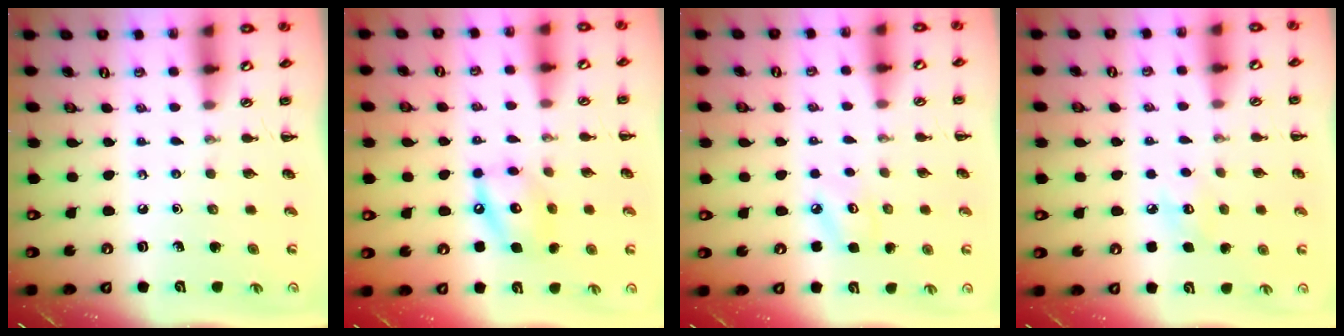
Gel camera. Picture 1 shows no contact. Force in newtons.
{"total": 11.5, "press": 11.3, "slide": 2.0}
{"total": 4.0, "press": 3.9, "slide": 1.0}
{"total": 6.9, "press": 6.6, "slide": 2.0}